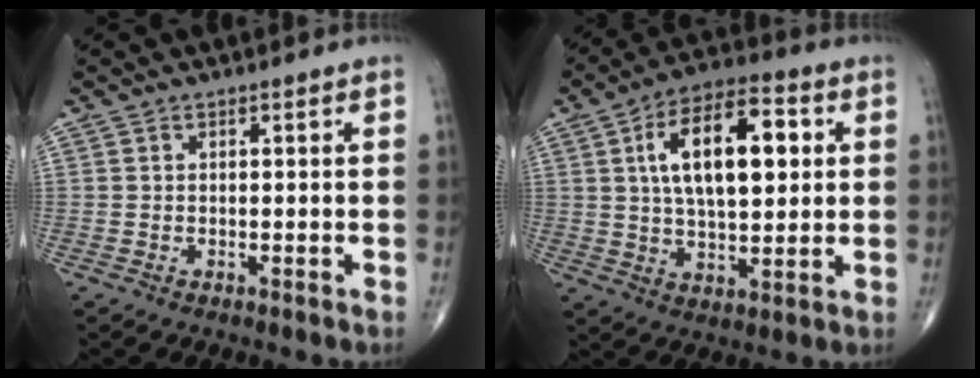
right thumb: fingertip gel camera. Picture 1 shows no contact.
{"total": 16.6, "force": [3.7, 7.9, 14.2], "torque": [-0.218, 0.008, 0.060]}